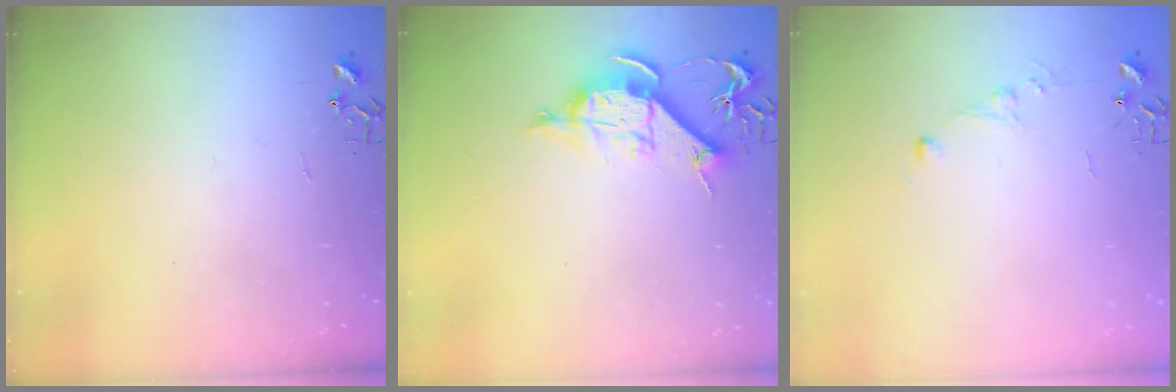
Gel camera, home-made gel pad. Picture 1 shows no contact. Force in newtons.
{"total": 9.9, "press": 9.9, "slide": 0.6}
{"total": 4.4, "press": 4.4, "slide": 0.5}